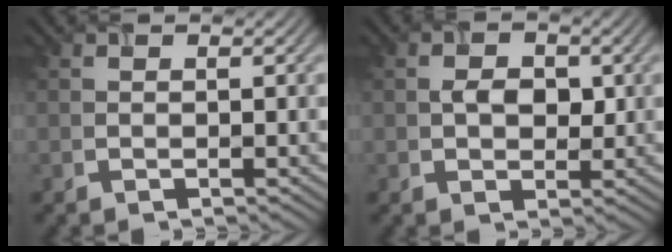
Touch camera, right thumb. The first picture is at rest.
{"total": 3.0, "force": [-0.3, 2.2, 2.0], "torque": [-0.034, -0.003, -0.003]}